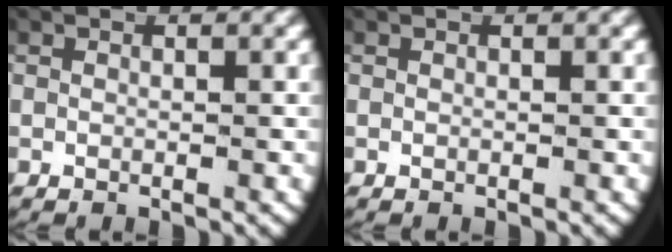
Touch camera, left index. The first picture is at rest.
{"total": 0.0}